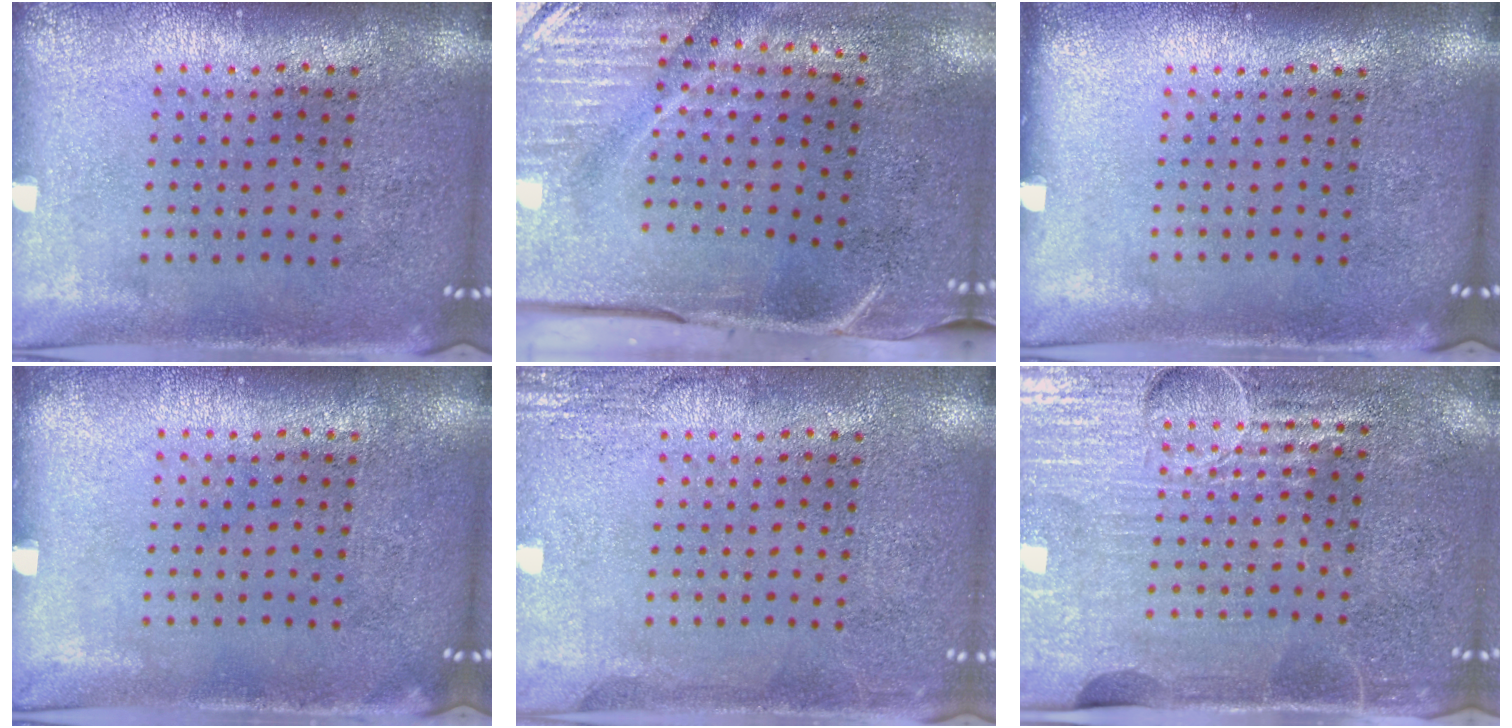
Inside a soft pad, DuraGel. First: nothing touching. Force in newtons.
{"total": 4.9, "press": 4.0, "slide": 2.8}
{"total": 0.0}
{"total": 0.0}
{"total": 2.4, "press": 2.4, "slide": 0.3}
{"total": 4.4, "press": 4.0, "slide": 1.8}